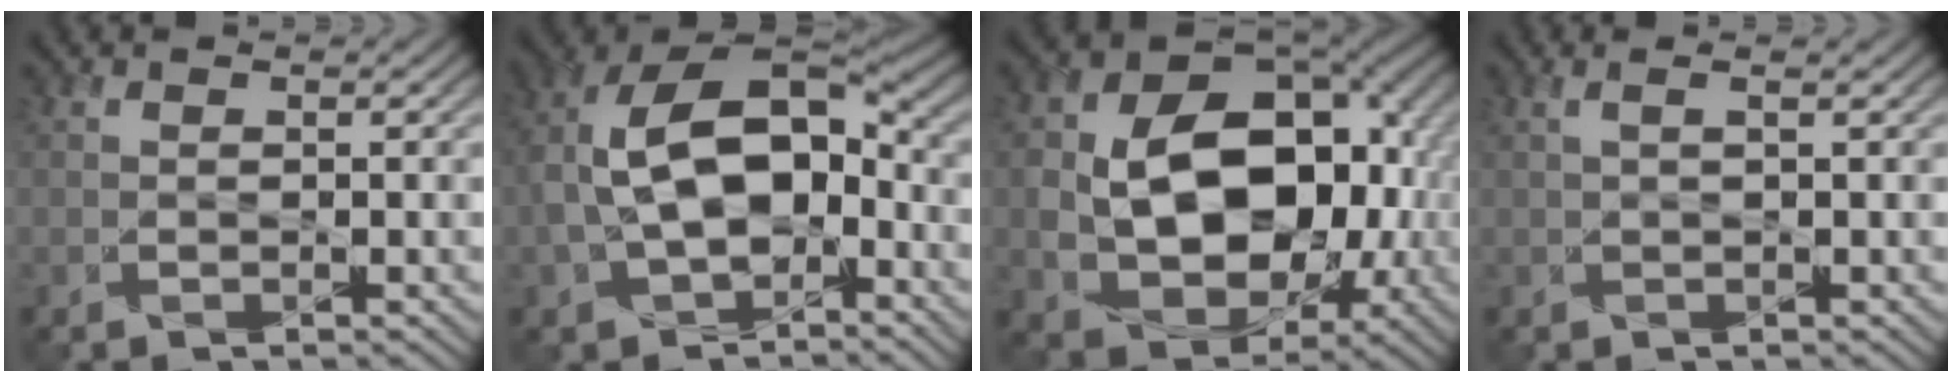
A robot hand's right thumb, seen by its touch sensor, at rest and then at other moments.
{"total": 14.9, "force": [-1.6, 9.0, 11.7], "torque": [-0.232, 0.005, -0.027]}
{"total": 15.9, "force": [-1.1, 11.3, 11.1], "torque": [-0.180, -0.015, -0.003]}
{"total": 1.6, "force": [0.5, 0.3, 1.5], "torque": [-0.021, 0.004, -0.001]}